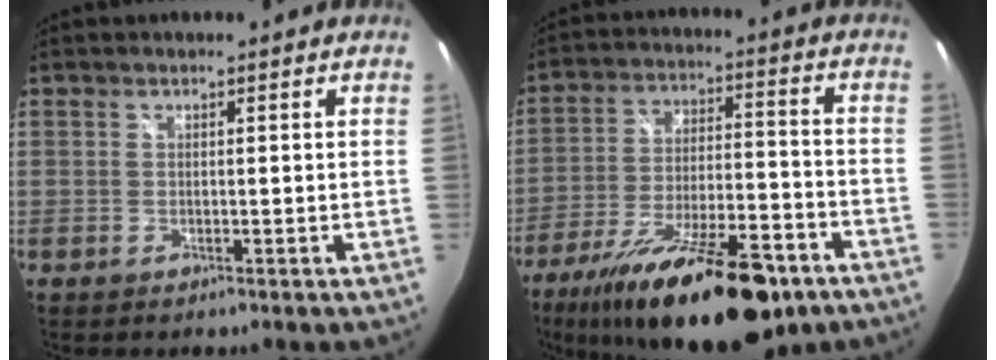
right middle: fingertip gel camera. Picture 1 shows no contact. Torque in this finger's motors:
{"motor_torque": [1.37, -0.77, 0.83, 0.21]}